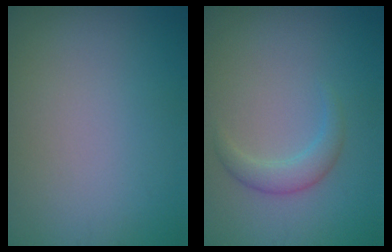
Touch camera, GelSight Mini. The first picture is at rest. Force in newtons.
{"total": 2.0, "press": 2.0, "slide": 0.1}